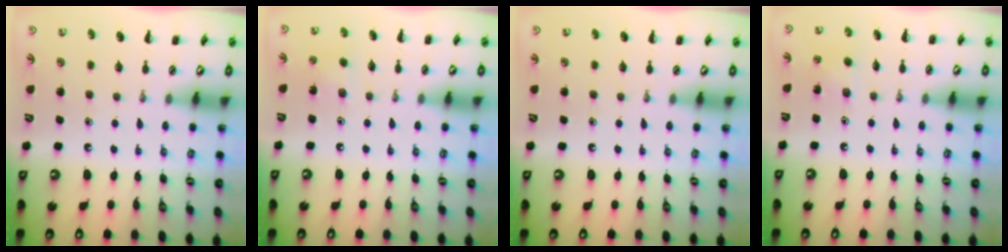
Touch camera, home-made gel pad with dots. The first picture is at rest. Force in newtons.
{"total": 4.1, "press": 3.9, "slide": 1.2}
{"total": 0.0}
{"total": 2.8, "press": 2.7, "slide": 0.9}